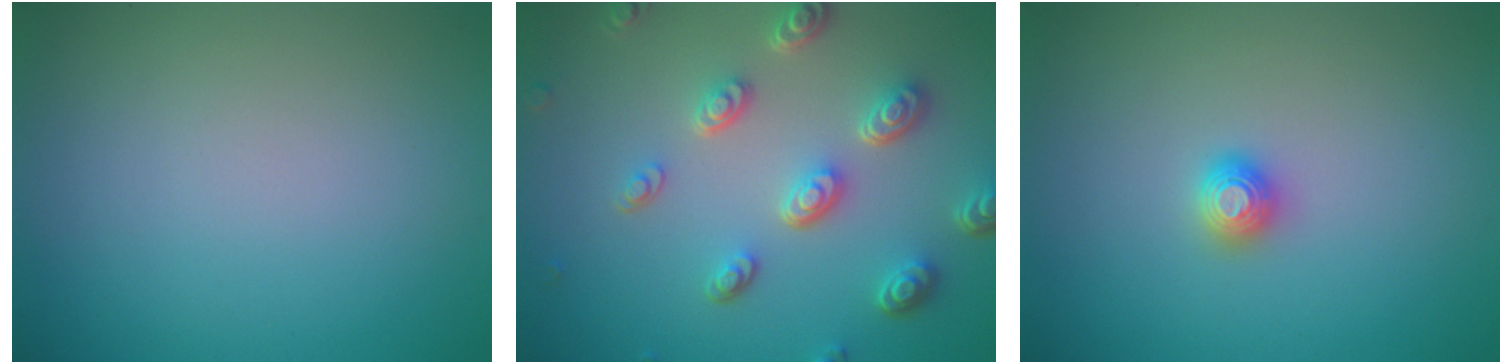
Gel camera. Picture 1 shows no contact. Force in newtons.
{"total": 5.3, "press": 3.9, "slide": 3.6}
{"total": 1.2, "press": 1.2, "slide": 0.3}